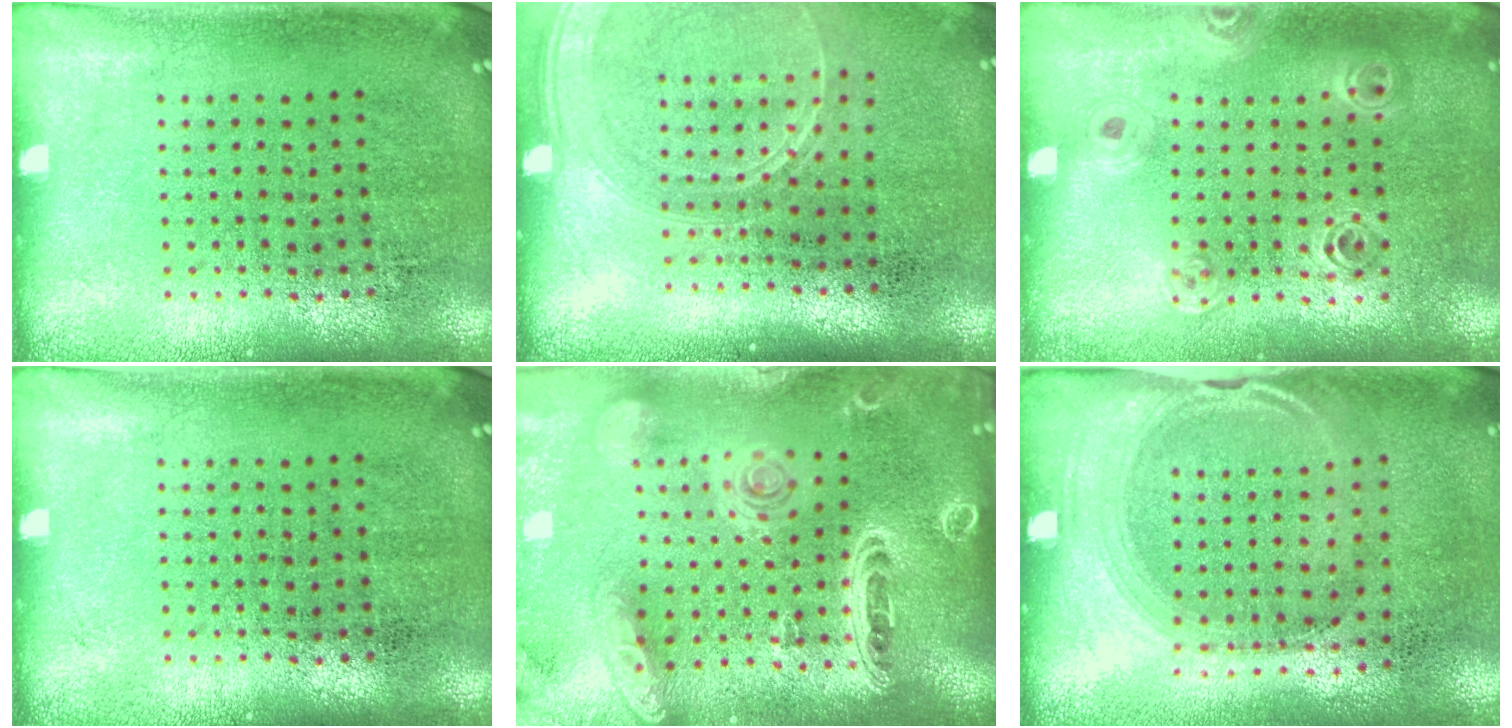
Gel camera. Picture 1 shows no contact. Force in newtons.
{"total": 1.7, "press": 1.6, "slide": 0.6}
{"total": 1.1, "press": 1.1, "slide": 0.2}
{"total": 0.0}
{"total": 3.7, "press": 3.0, "slide": 2.2}
{"total": 1.5, "press": 1.2, "slide": 0.8}